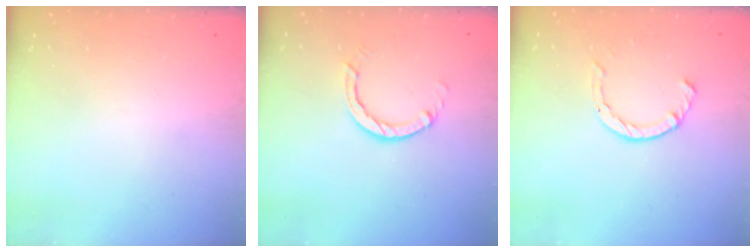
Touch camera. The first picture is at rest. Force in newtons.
{"total": 3.8, "press": 3.8, "slide": 0.5}
{"total": 2.4, "press": 2.4, "slide": 0.2}